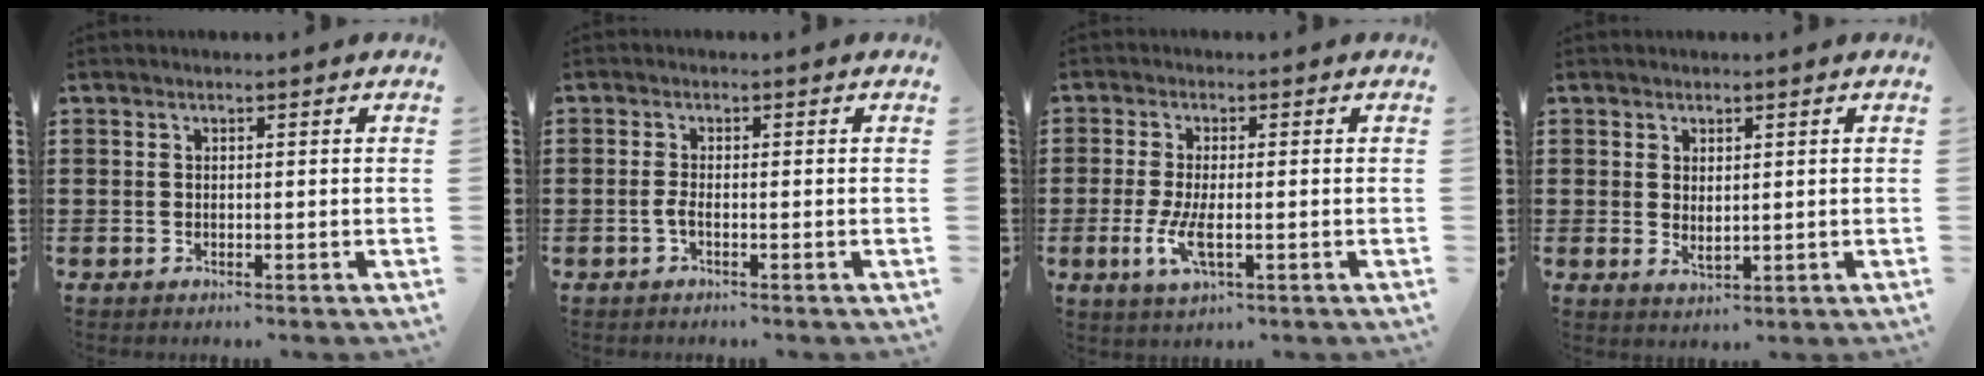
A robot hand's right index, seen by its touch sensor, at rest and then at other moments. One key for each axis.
{"total": 1.5, "fx": -0.7, "fy": 0.1, "fz": 1.3, "tx": -0.032, "ty": -0.004, "tz": -0.014}
{"total": 5.0, "fx": -1.3, "fy": 1.7, "fz": 4.5, "tx": -0.102, "ty": -0.010, "tz": -0.028}
{"total": 1.6, "fx": 0.7, "fy": 0.8, "fz": 1.2, "tx": -0.025, "ty": 0.000, "tz": 0.014}